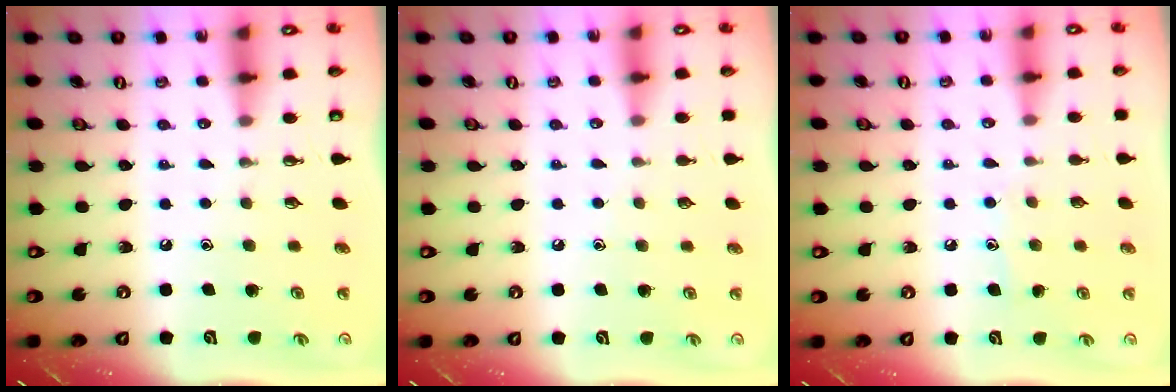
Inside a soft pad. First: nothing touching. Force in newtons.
{"total": 3.3, "press": 3.3, "slide": 0.3}
{"total": 5.5, "press": 5.5, "slide": 0.4}